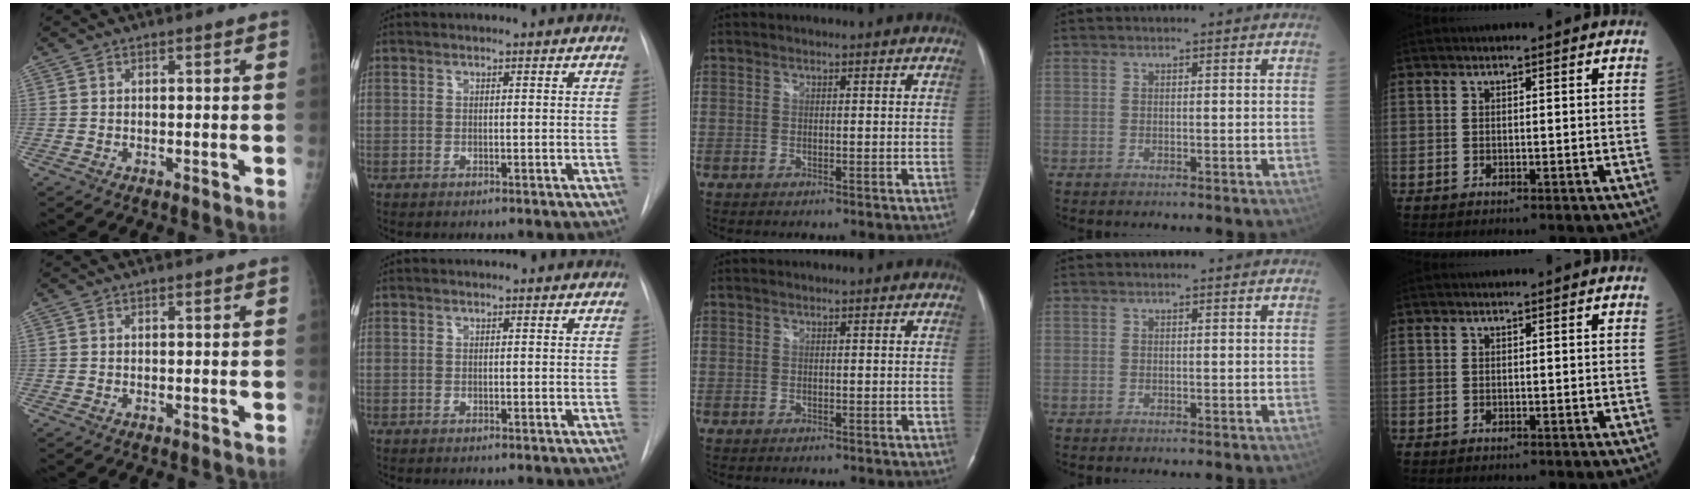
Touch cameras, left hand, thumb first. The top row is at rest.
{}